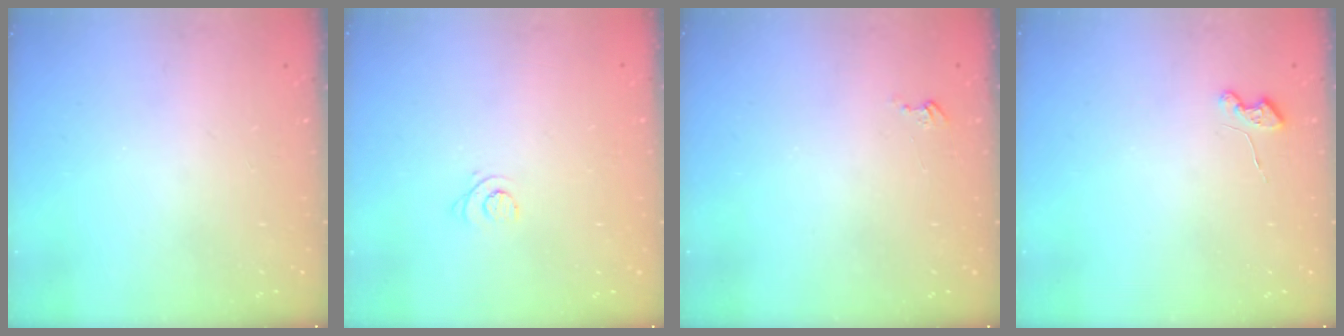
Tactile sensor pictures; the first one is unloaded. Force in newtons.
{"total": 2.9, "press": 2.9, "slide": 0.3}
{"total": 2.7, "press": 2.7, "slide": 0.3}
{"total": 3.6, "press": 3.6, "slide": 0.6}